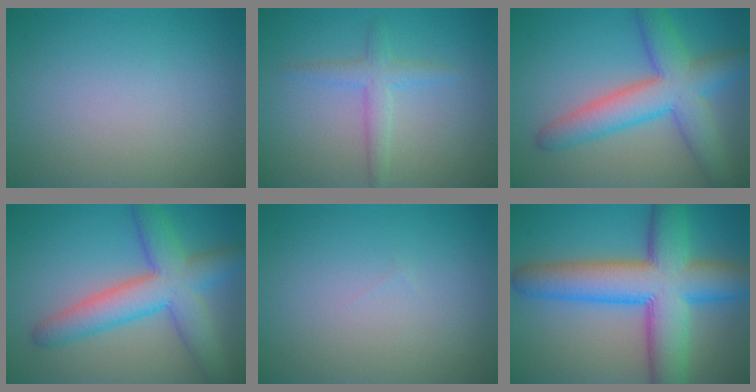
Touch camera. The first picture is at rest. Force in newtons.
{"total": 2.3, "press": 2.3, "slide": 0.2}
{"total": 7.3, "press": 7.3, "slide": 0.3}
{"total": 7.3, "press": 7.3, "slide": 0.3}
{"total": 0.0}
{"total": 11.7, "press": 11.7, "slide": 0.1}